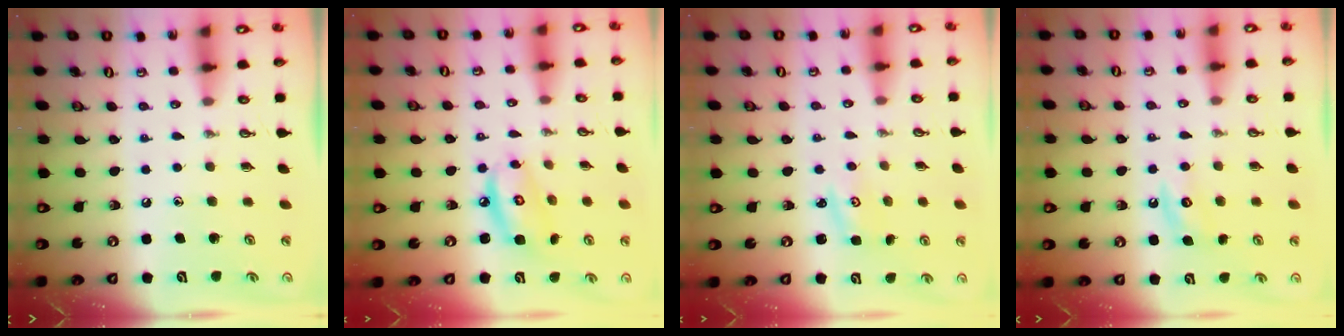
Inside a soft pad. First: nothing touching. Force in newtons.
{"total": 7.7, "press": 7.7, "slide": 0.6}
{"total": 2.5, "press": 2.5, "slide": 0.4}
{"total": 4.6, "press": 4.6, "slide": 0.5}